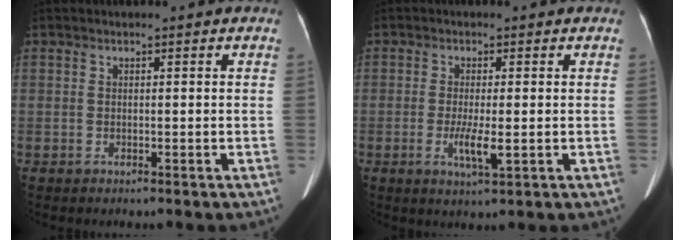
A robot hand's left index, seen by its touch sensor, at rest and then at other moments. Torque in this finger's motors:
{"motor_torque": [0.04, 0.01, 0.05, 0.08]}